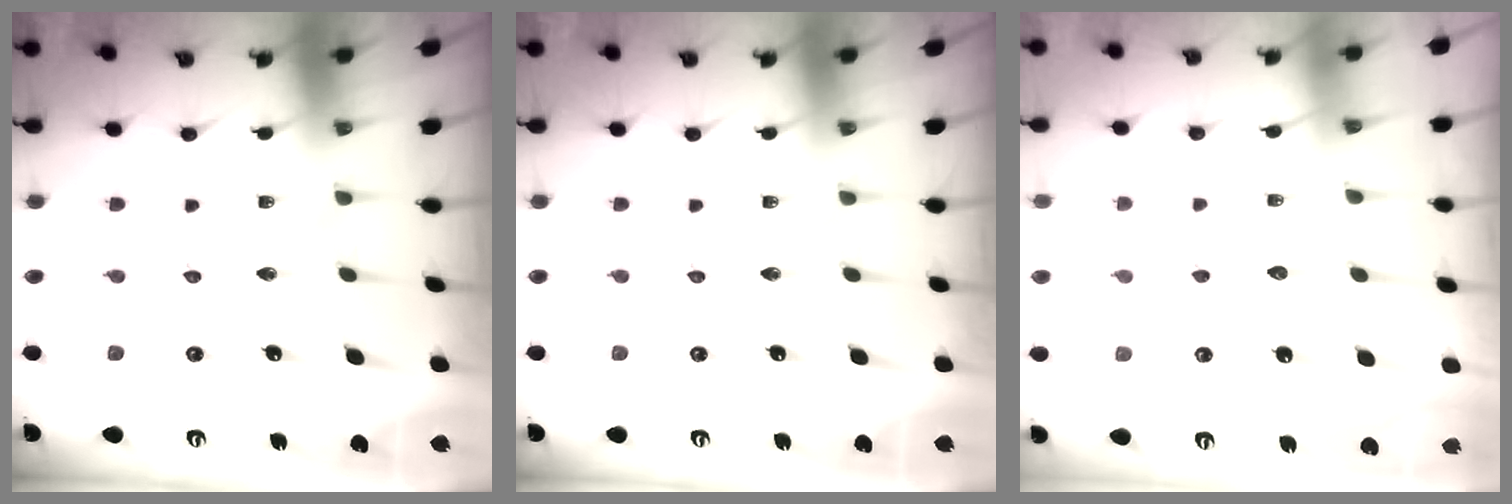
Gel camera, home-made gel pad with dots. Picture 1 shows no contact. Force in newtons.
{"total": 0.0}
{"total": 2.9, "press": 2.9, "slide": 0.2}